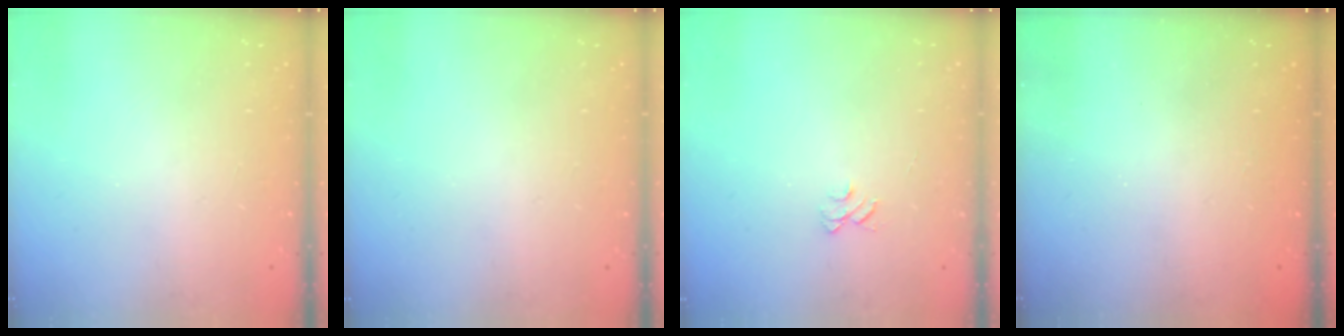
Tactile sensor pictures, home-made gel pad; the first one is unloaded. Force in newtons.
{"total": 0.0}
{"total": 3.8, "press": 3.8, "slide": 0.3}
{"total": 2.2, "press": 2.1, "slide": 0.7}